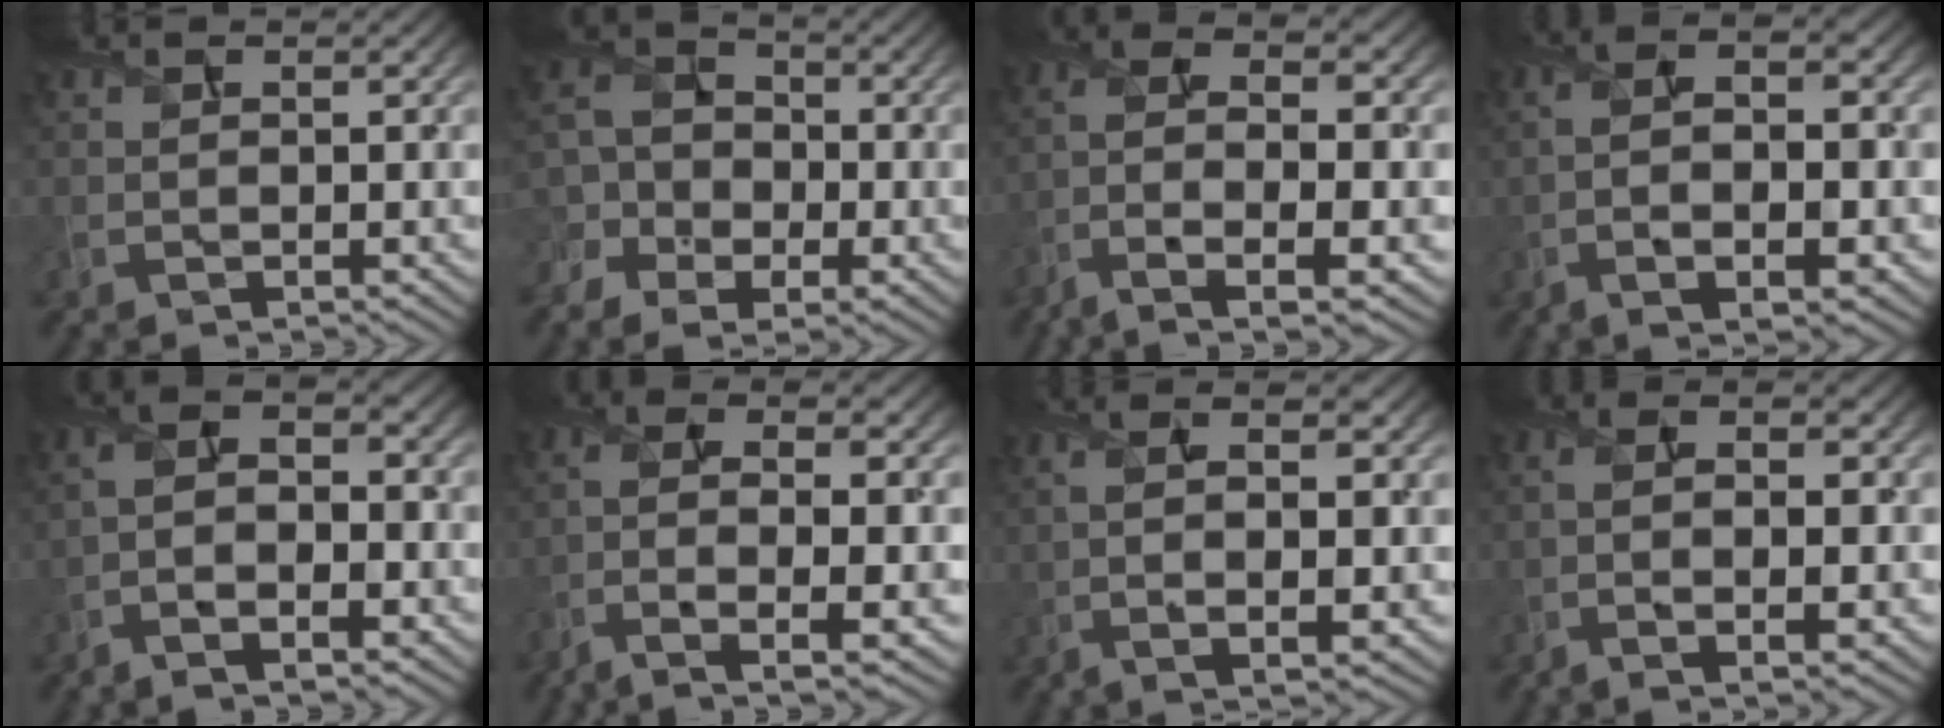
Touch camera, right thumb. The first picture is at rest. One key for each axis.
{"total": 8.7, "fx": -3.9, "fy": 6.7, "fz": 3.9, "tx": -0.089, "ty": -0.020, "tz": -0.091}
{"total": 9.8, "fx": -4.3, "fy": 3.1, "fz": 8.2, "tx": -0.174, "ty": -0.009, "tz": -0.077}
{"total": 7.5, "fx": -1.7, "fy": 2.4, "fz": 6.9, "tx": -0.135, "ty": -0.005, "tz": -0.026}
{"total": 6.8, "fx": -2.9, "fy": 2.6, "fz": 5.5, "tx": -0.110, "ty": -0.004, "tz": -0.052}
{"total": 8.6, "fx": -3.6, "fy": 2.5, "fz": 7.4, "tx": -0.148, "ty": -0.009, "tz": -0.066}
{"total": 6.4, "fx": 0.4, "fy": 1.6, "fz": 6.2, "tx": -0.112, "ty": 0.005, "tz": 0.007}
{"total": 5.0, "fx": -1.0, "fy": 1.5, "fz": 4.7, "tx": -0.091, "ty": -0.005, "tz": -0.012}